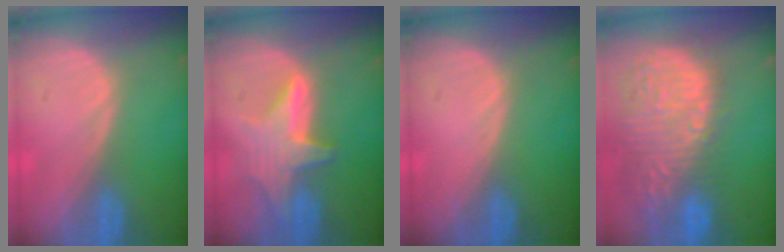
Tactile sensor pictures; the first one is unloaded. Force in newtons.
{"total": 6.9, "press": 6.5, "slide": 2.4}
{"total": 0.0}
{"total": 15.4, "press": 12.6, "slide": 8.8}